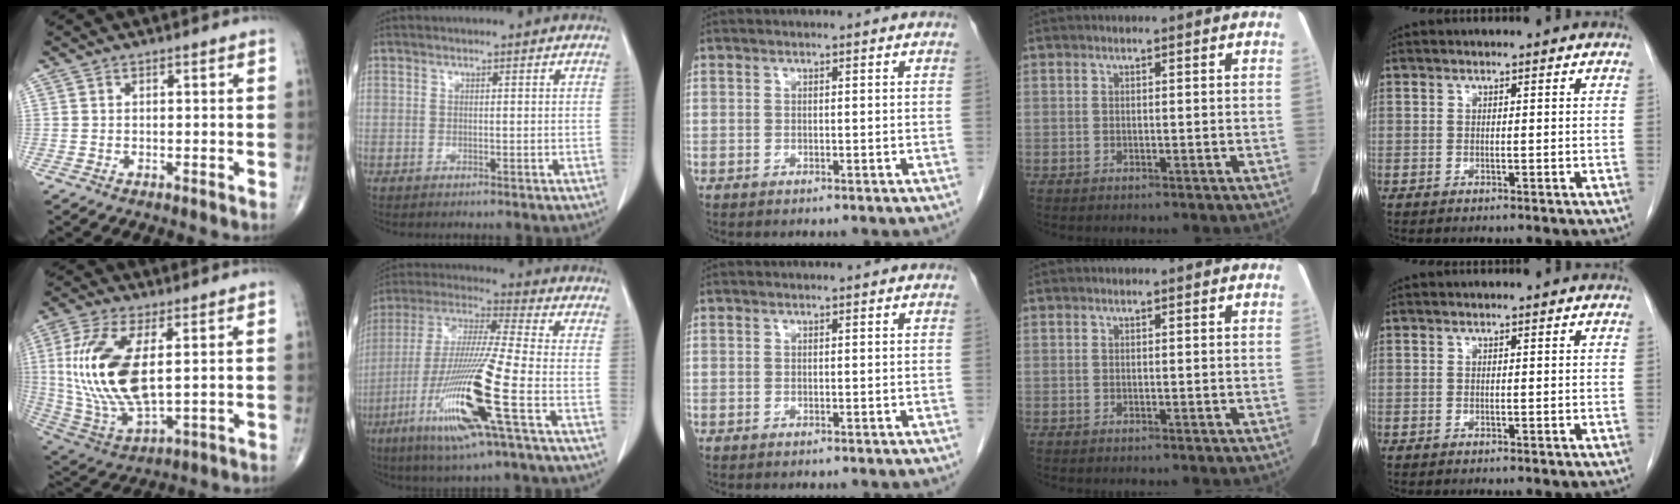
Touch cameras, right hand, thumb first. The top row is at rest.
{"thumb": {"total": 18.4, "force": [2.7, 8.0, 16.4], "torque": [-0.356, -0.018, 0.062]}, "index": {"total": 17.7, "force": [-6.8, -0.6, 16.3], "torque": [-0.346, -0.029, -0.135]}}